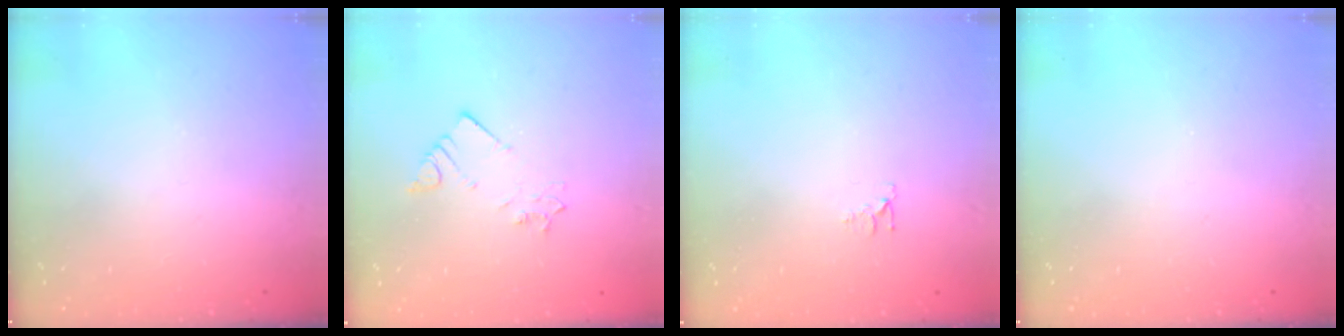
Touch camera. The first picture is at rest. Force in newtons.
{"total": 2.1, "press": 2.1, "slide": 0.0}
{"total": 4.5, "press": 4.5, "slide": 0.6}
{"total": 0.0}